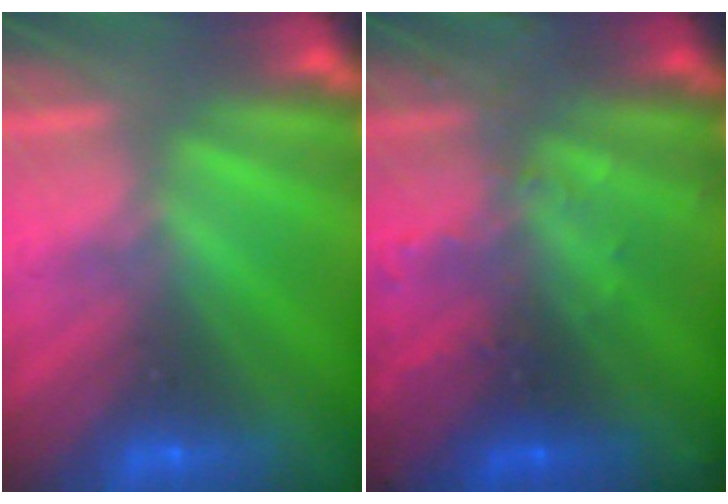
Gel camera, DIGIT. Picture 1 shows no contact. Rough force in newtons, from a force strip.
{"total": 2.9}